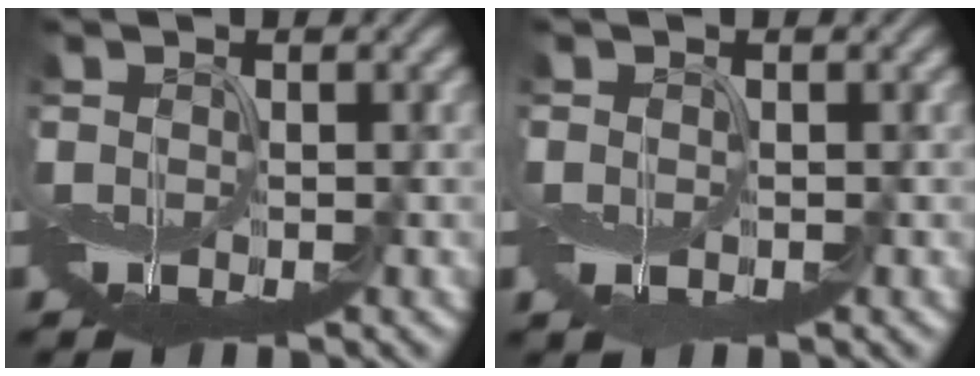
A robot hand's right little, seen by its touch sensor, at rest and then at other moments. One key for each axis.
{"total": 0.7, "fx": -0.3, "fy": 0.5, "fz": 0.4, "tx": -0.013, "ty": -0.004, "tz": -0.002}